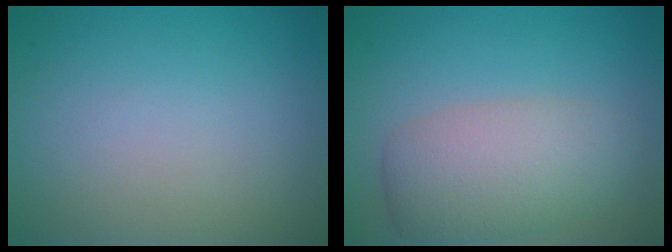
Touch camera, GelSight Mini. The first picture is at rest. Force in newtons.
{"total": 5.3, "press": 5.3, "slide": 0.3}